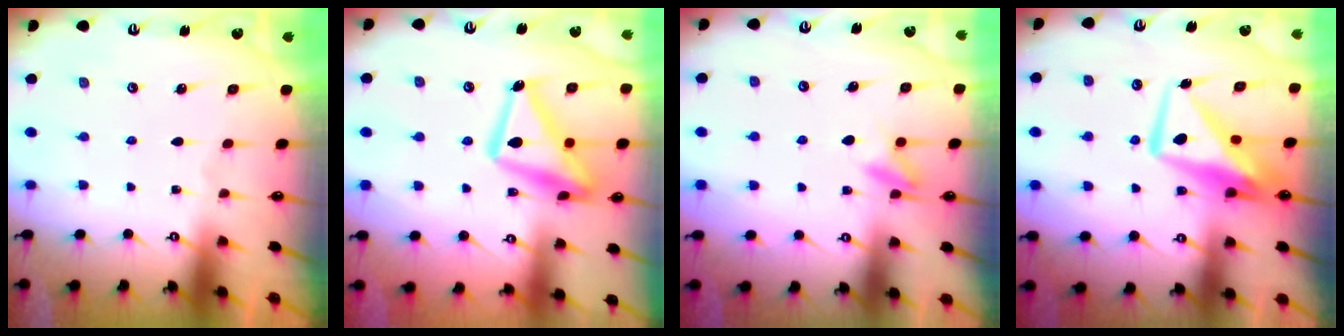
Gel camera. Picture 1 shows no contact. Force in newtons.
{"total": 17.0, "press": 16.9, "slide": 1.2}
{"total": 6.7, "press": 6.7, "slide": 0.9}
{"total": 10.0, "press": 9.9, "slide": 1.3}